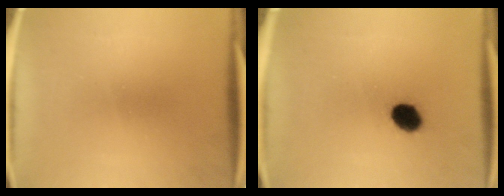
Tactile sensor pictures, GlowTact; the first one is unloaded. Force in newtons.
{"total": 6.4}